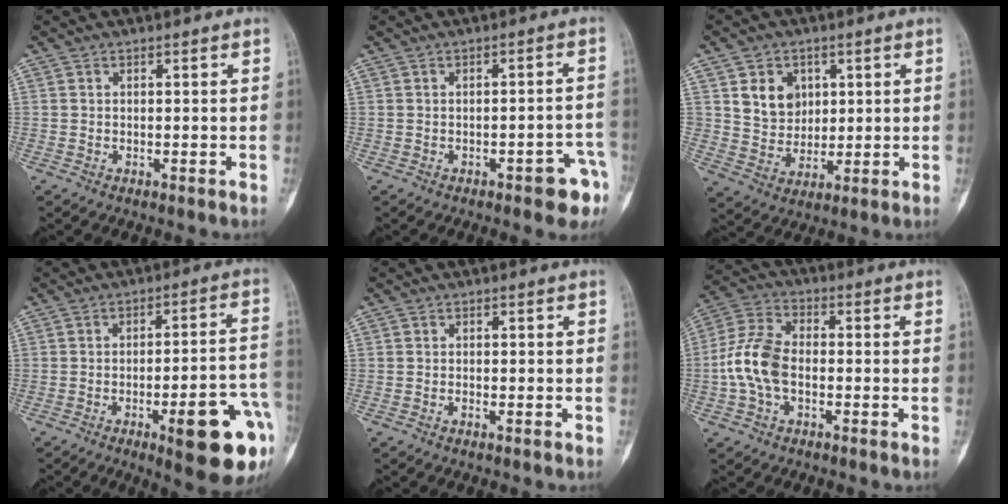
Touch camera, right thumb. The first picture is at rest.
{"total": 6.5, "force": [-3.4, 2.3, 5.1], "torque": [-0.046, 0.026, -0.036]}
{"total": 8.4, "force": [2.9, 6.9, 3.9], "torque": [-0.033, -0.016, 0.059]}
{"total": 17.0, "force": [-7.0, 3.9, 15.0], "torque": [-0.150, 0.031, -0.082]}
{"total": 0.5, "force": [-0.3, 0.2, 0.4], "torque": [-0.010, 0.004, -0.007]}
{"total": 10.2, "force": [-1.8, 6.5, 7.7], "torque": [-0.158, 0.030, -0.045]}